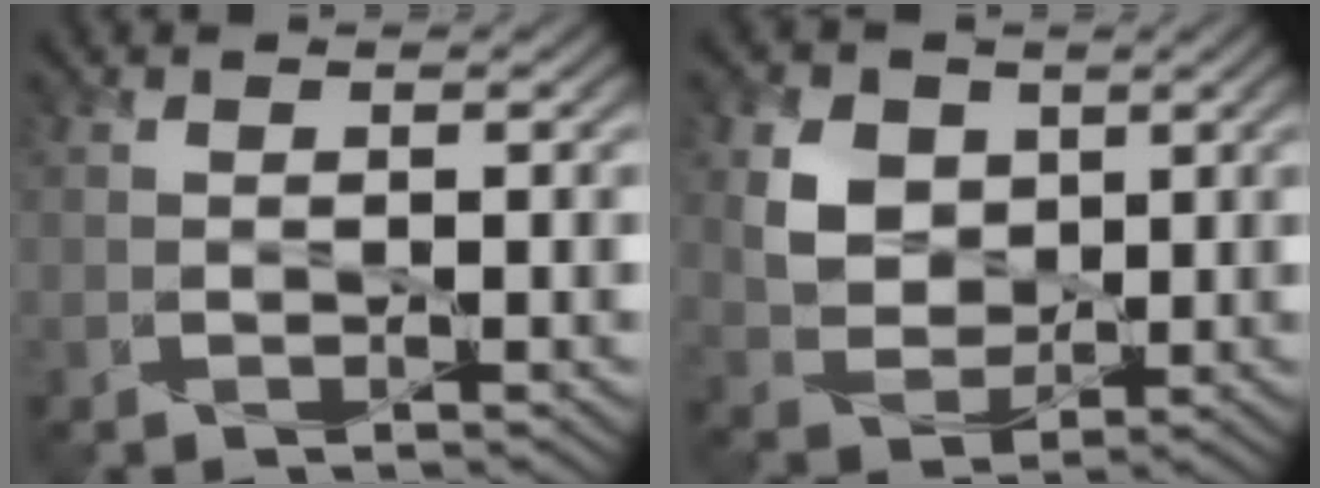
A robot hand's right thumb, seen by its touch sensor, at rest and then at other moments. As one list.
[{"total": 5.6, "force": [2.0, 4.6, 2.6], "torque": [-0.071, -0.007, 0.032]}]